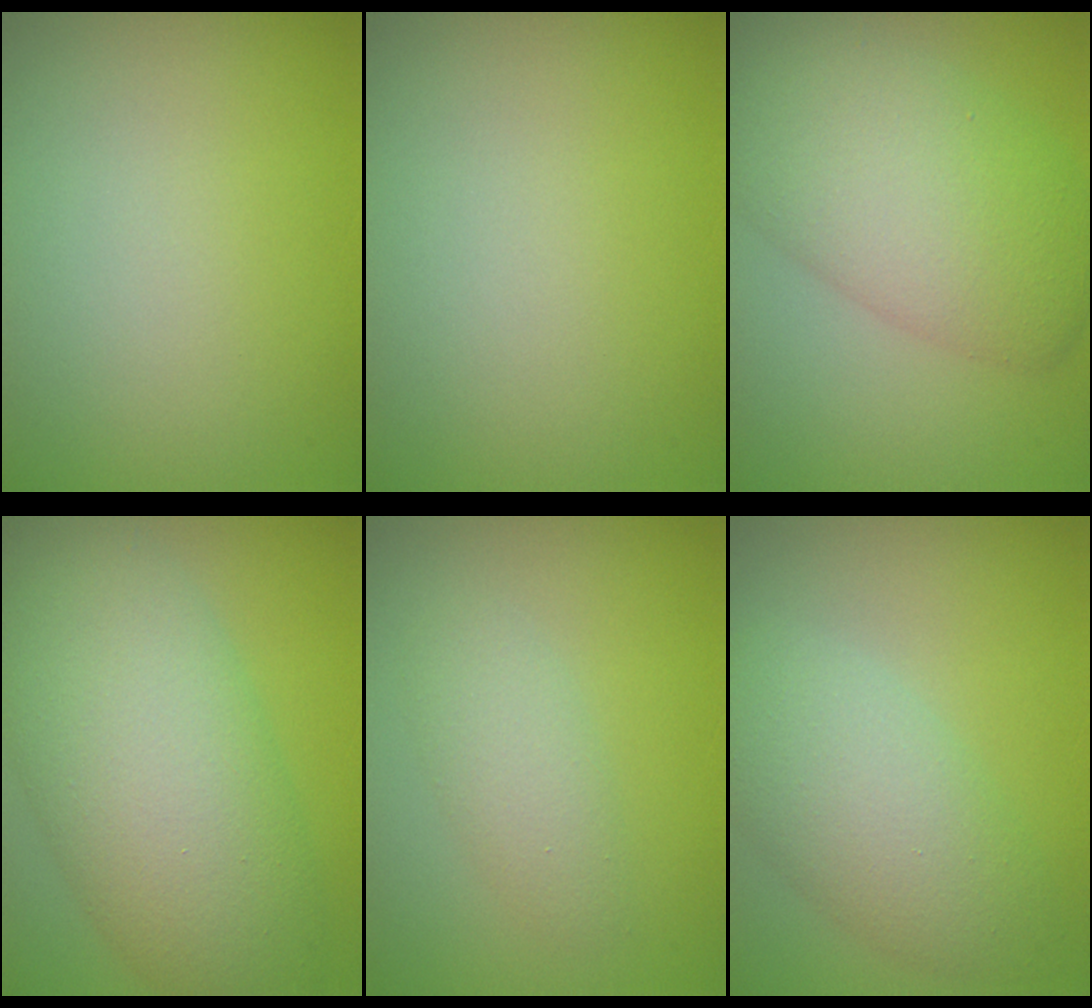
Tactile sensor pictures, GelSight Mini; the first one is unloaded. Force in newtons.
{"total": 0.0}
{"total": 8.8, "press": 8.8, "slide": 0.5}
{"total": 10.4, "press": 10.4, "slide": 0.3}
{"total": 2.3, "press": 2.3, "slide": 0.1}
{"total": 5.4, "press": 5.4, "slide": 0.2}